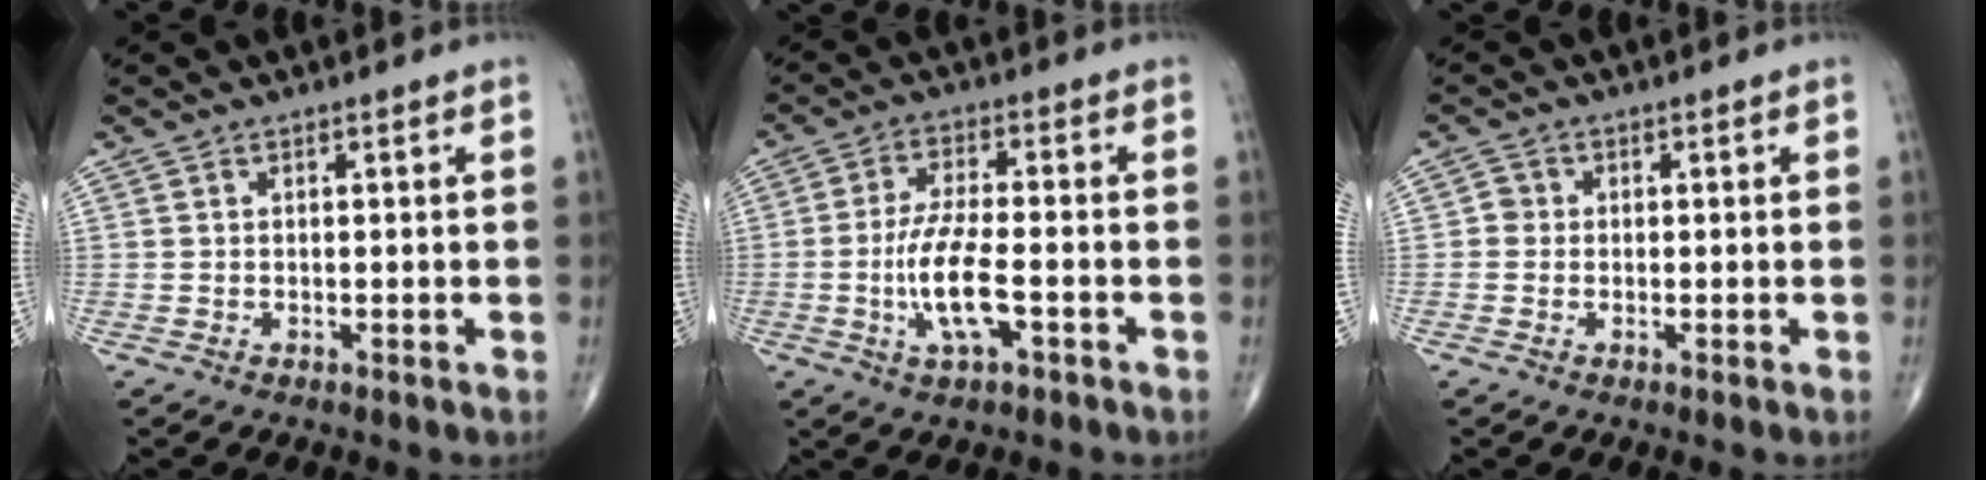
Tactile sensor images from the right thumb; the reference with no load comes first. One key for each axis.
{"total": 9.1, "fx": -2.6, "fy": 2.8, "fz": 8.3, "tx": -0.170, "ty": 0.012, "tz": -0.048}
{"total": 1.7, "fx": -0.2, "fy": 1.6, "fz": 0.5, "tx": 0.002, "ty": 0.006, "tz": -0.009}